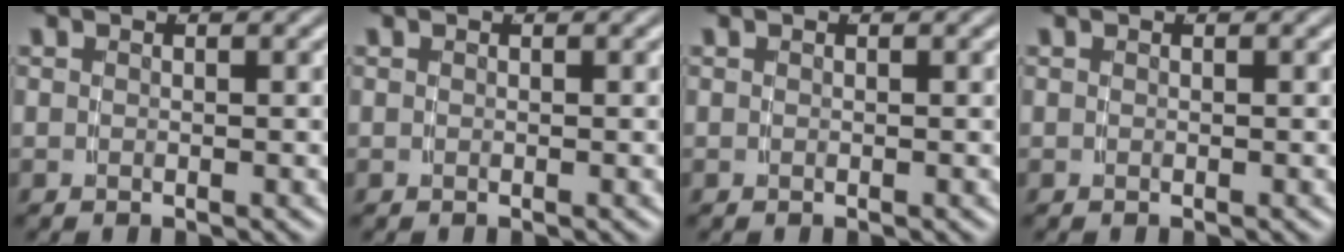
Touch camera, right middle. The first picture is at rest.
{"total": 0.0}
{"total": 0.0}
{"total": 0.0}